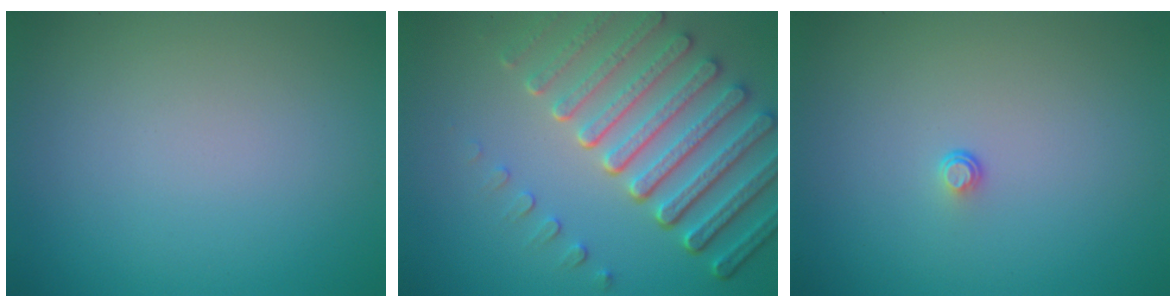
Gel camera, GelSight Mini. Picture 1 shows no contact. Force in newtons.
{"total": 7.8, "press": 5.8, "slide": 5.3}
{"total": 0.5, "press": 0.3, "slide": 0.5}